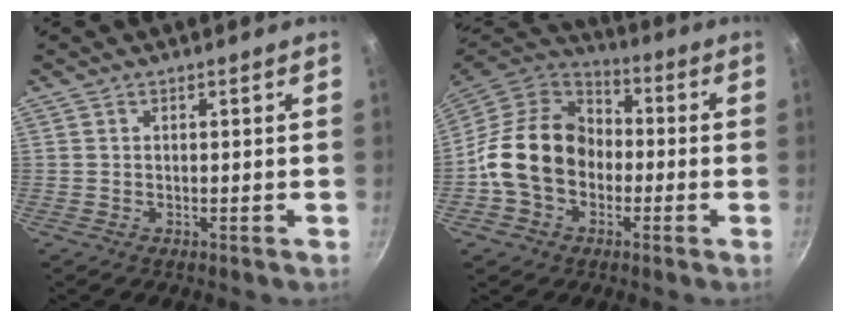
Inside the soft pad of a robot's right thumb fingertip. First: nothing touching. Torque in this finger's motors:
{"motor_torque": [1.42, 3.16, 1.24, -1.07, 0.19]}